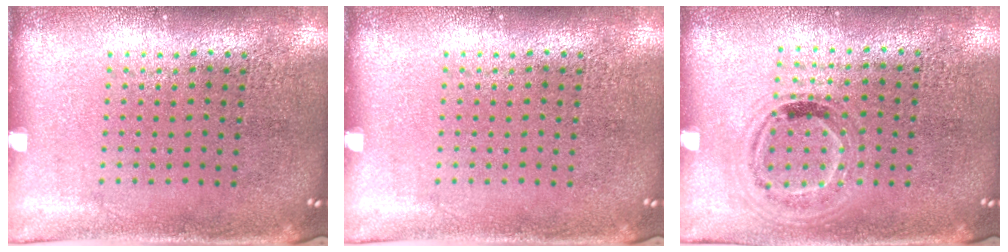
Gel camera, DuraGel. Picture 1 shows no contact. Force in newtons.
{"total": 0.0}
{"total": 0.9, "press": 0.9, "slide": 0.3}